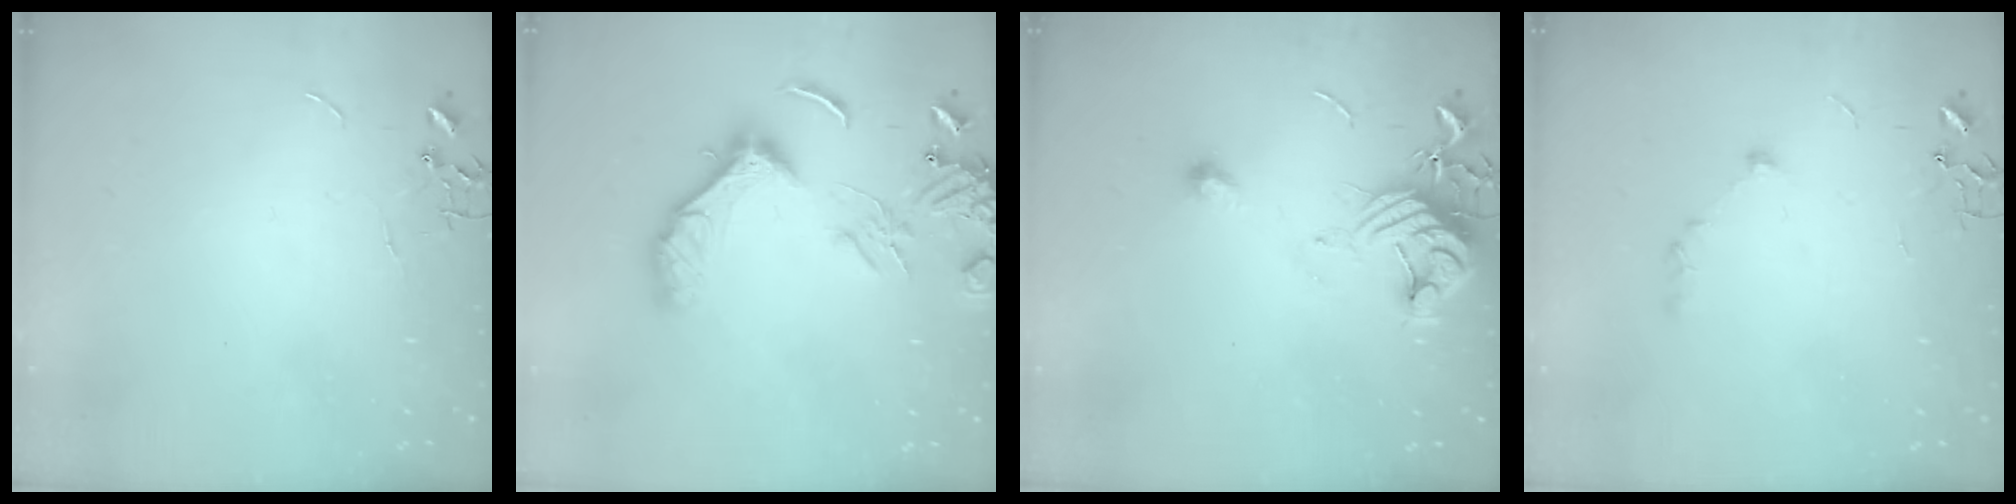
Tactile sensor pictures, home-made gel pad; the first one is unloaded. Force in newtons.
{"total": 14.4, "press": 14.3, "slide": 2.1}
{"total": 12.7, "press": 12.7, "slide": 0.5}
{"total": 6.6, "press": 6.6, "slide": 0.8}